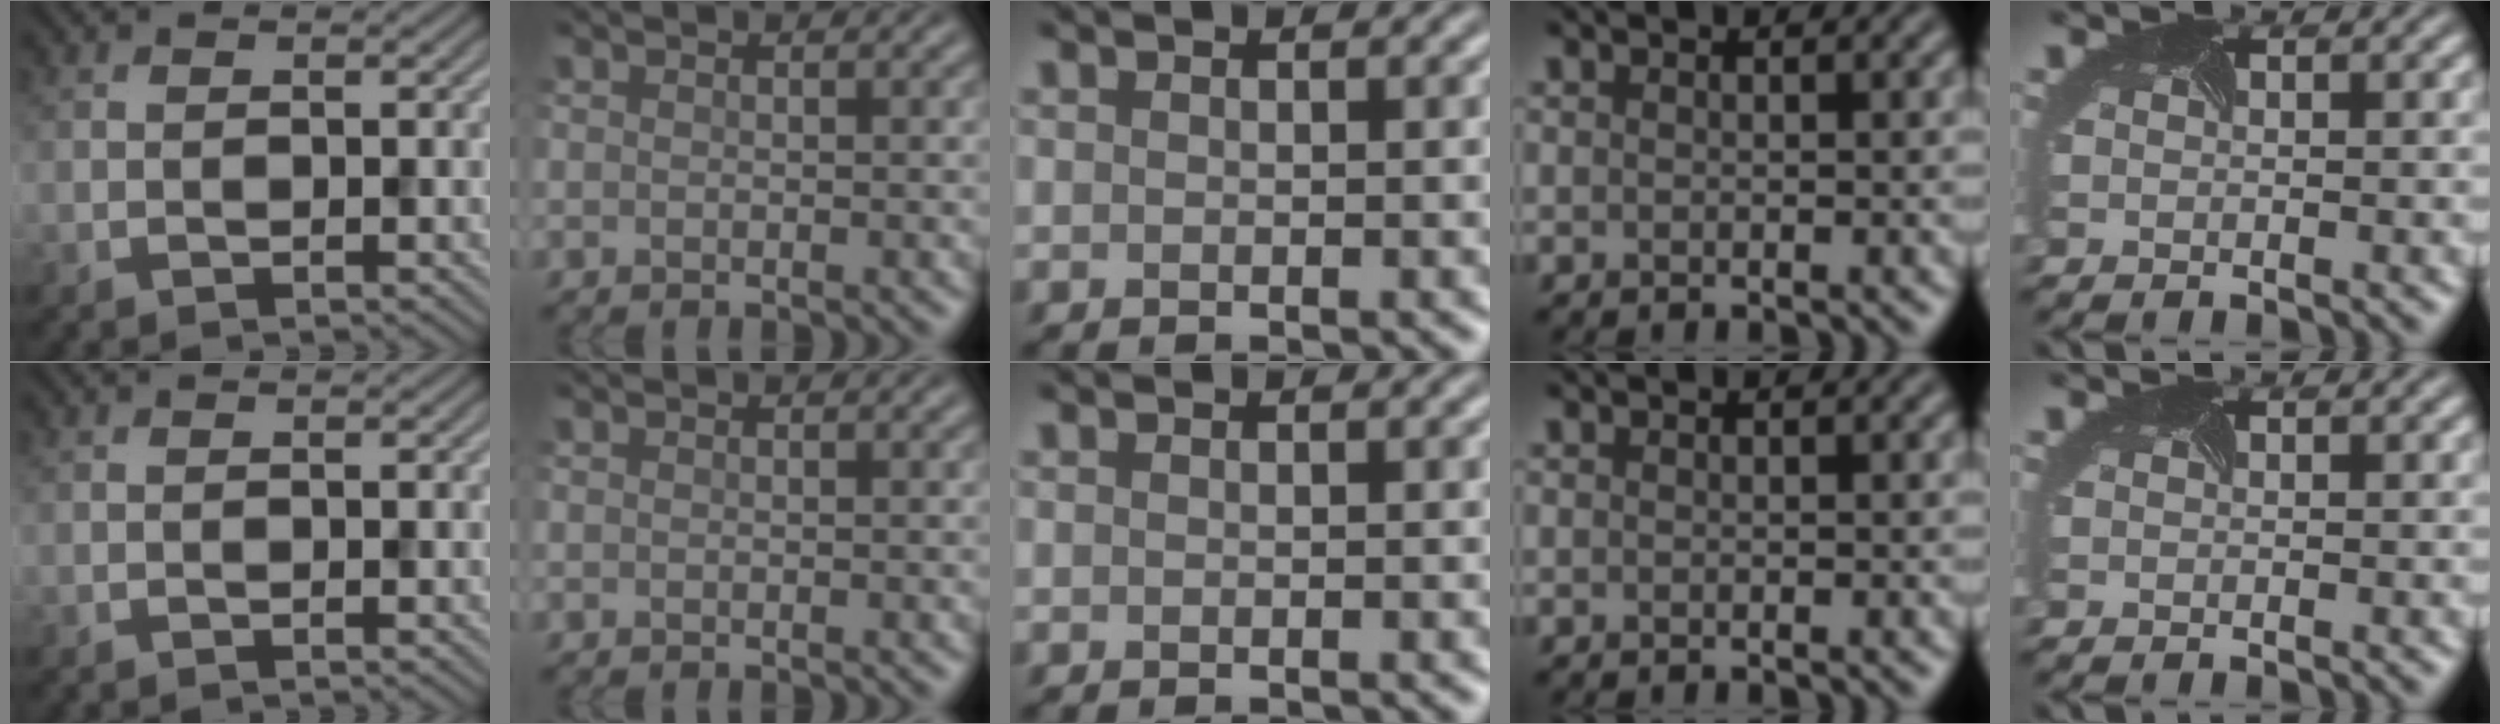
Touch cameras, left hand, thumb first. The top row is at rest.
{}